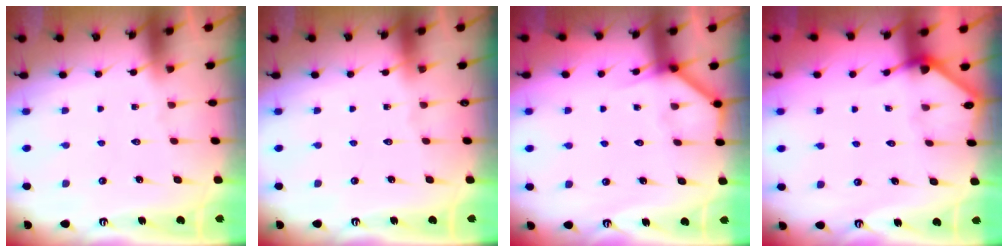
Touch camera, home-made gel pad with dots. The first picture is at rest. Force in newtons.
{"total": 0.0}
{"total": 4.3, "press": 4.2, "slide": 0.3}
{"total": 2.7, "press": 2.7, "slide": 0.1}